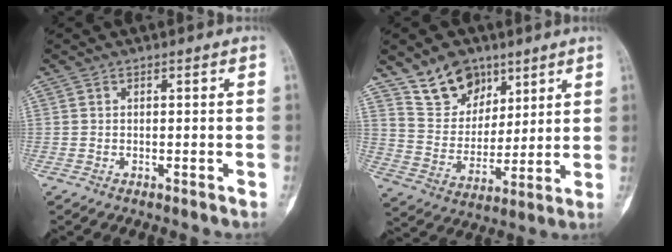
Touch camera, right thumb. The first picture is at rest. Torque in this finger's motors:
{"motor_torque": [-0.19, 0.19, 0.03, 0.09, 0.04]}